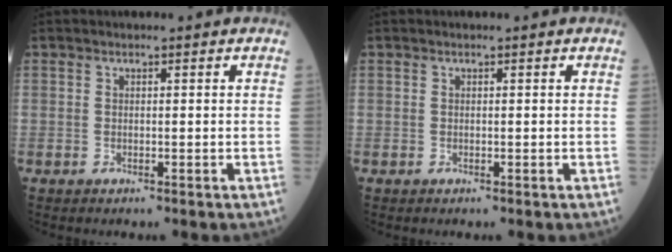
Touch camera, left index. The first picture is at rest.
{"total": 0.0}